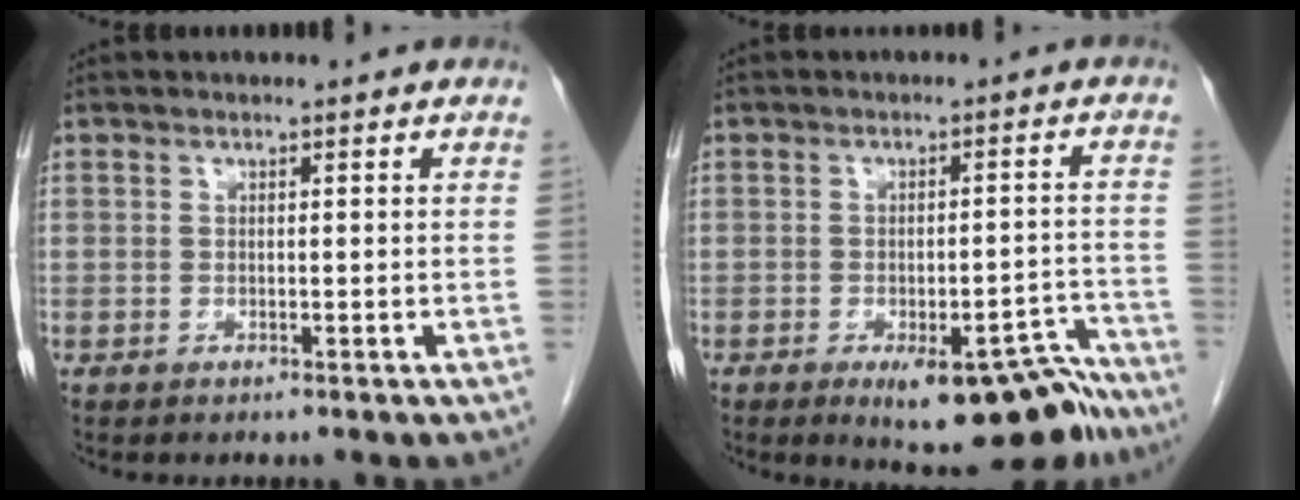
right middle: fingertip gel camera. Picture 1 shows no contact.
{"total": 12.2, "force": [-9.3, 3.6, 7.0], "torque": [-0.039, 0.019, -0.121]}